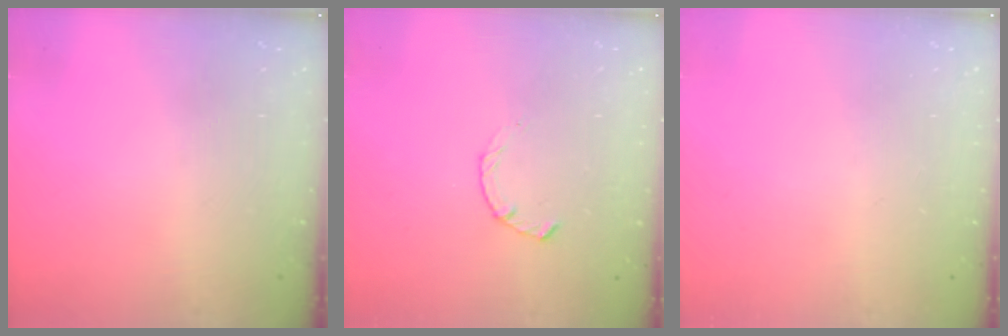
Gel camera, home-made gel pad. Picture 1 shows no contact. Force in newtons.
{"total": 2.3, "press": 2.2, "slide": 0.4}
{"total": 0.0}